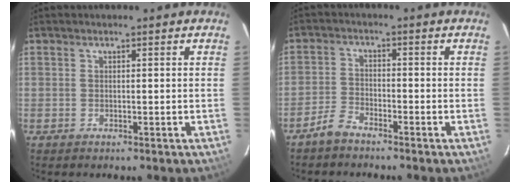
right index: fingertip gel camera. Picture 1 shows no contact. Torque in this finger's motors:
{"motor_torque": [0.37, -0.32, 0.10, 0.02]}